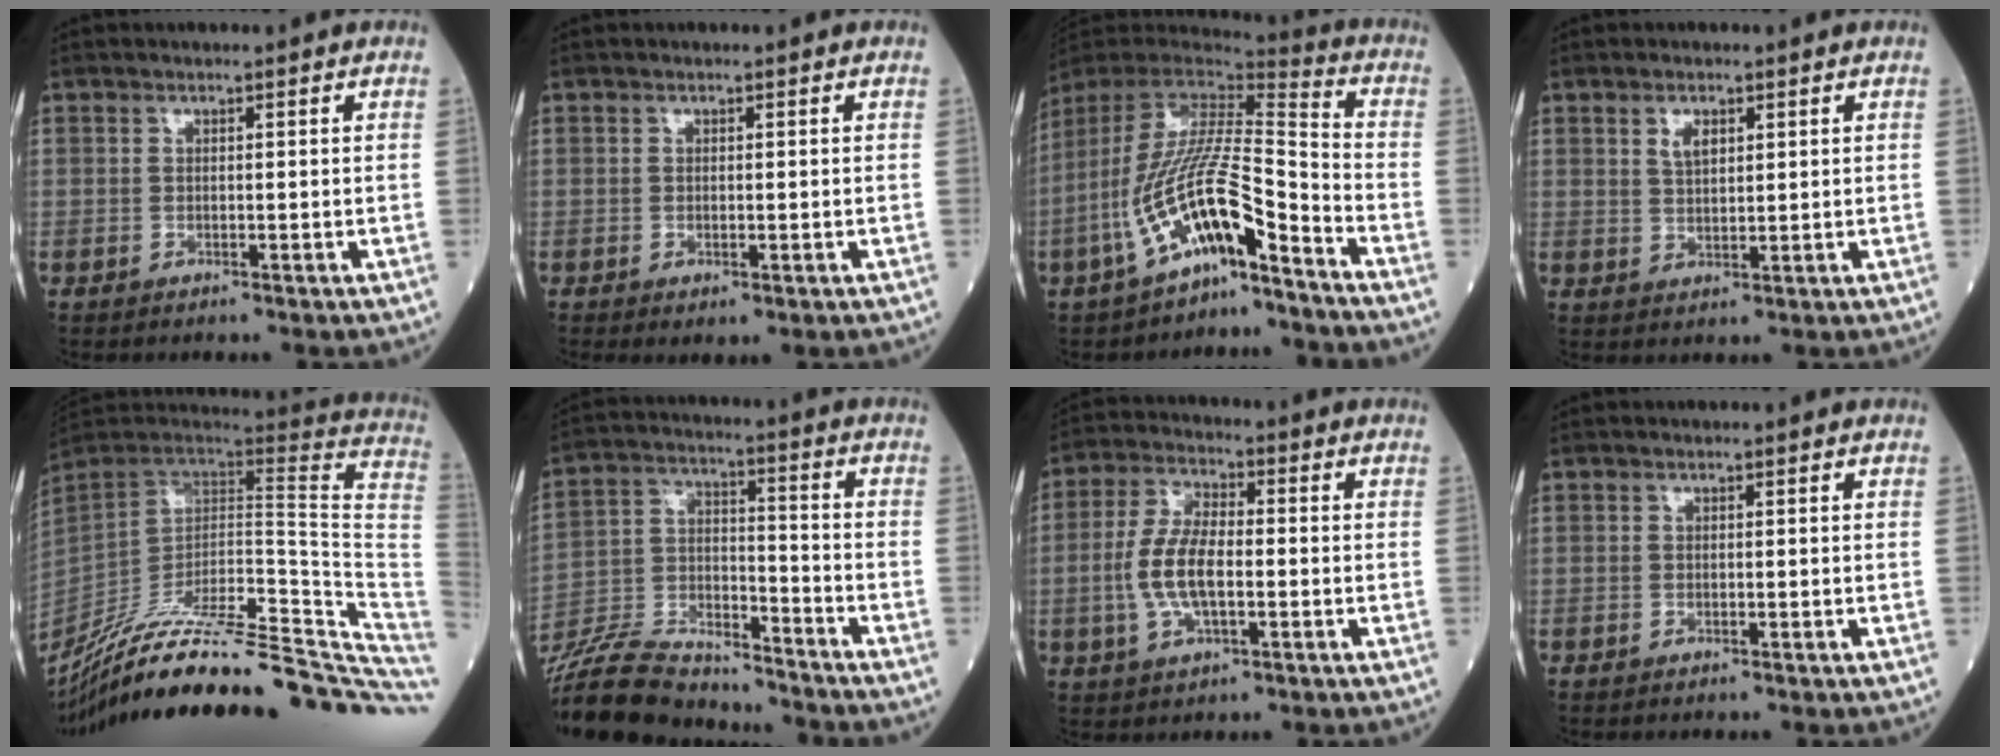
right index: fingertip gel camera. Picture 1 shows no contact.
{"total": 1.6, "force": [-0.4, 0.8, 1.3], "torque": [-0.024, -0.006, -0.001]}
{"total": 16.0, "force": [-8.3, 3.3, 13.3], "torque": [-0.263, 0.001, -0.149]}
{"total": 2.8, "force": [1.4, 1.3, 2.1], "torque": [-0.041, 0.001, 0.028]}
{"total": 37.1, "force": [-31.8, 3.5, 18.7], "torque": [-0.185, -0.039, -0.451]}
{"total": 17.0, "force": [-16.1, 3.5, 4.5], "torque": [-0.094, 0.018, -0.281]}
{"total": 9.2, "force": [-1.3, 3.7, 8.3], "torque": [-0.178, 0.007, -0.028]}
{"total": 0.0}